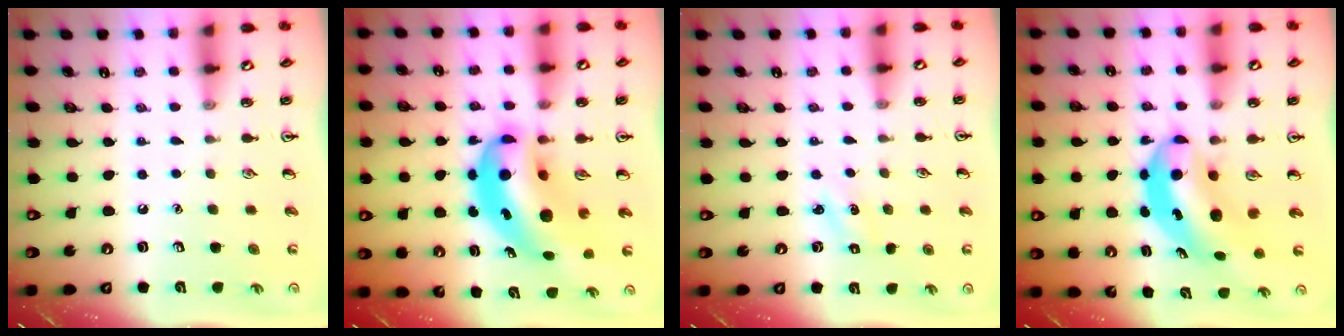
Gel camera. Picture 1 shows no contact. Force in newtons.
{"total": 13.1, "press": 12.5, "slide": 4.0}
{"total": 1.3, "press": 1.2, "slide": 0.5}
{"total": 6.6, "press": 6.4, "slide": 1.8}